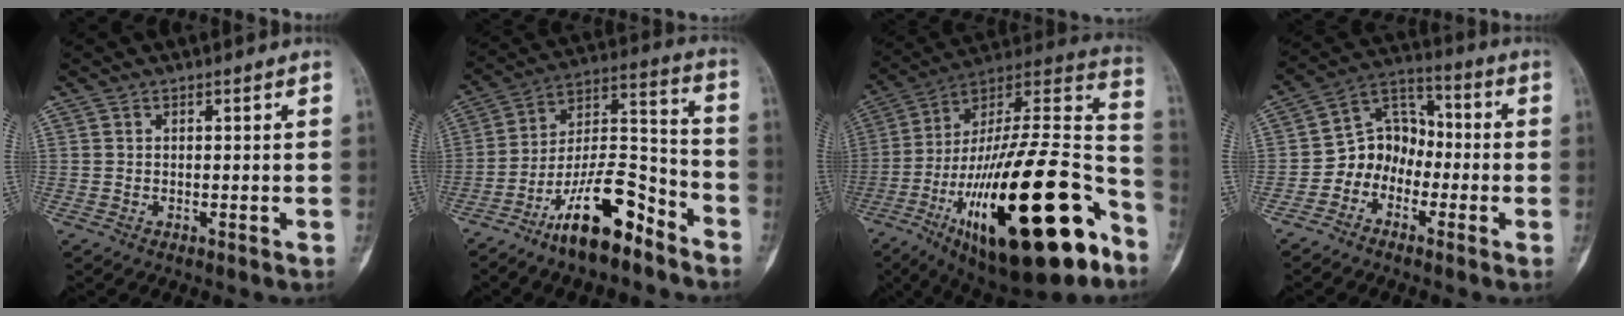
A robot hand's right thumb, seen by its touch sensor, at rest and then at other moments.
{"total": 16.5, "force": [-10.8, 5.6, 11.1], "torque": [-0.187, 0.093, -0.193]}
{"total": 38.8, "force": [-17.0, 13.3, 32.3], "torque": [-0.496, 0.061, -0.266]}
{"total": 8.6, "force": [-3.1, 7.2, 3.6], "torque": [-0.029, 0.062, -0.073]}